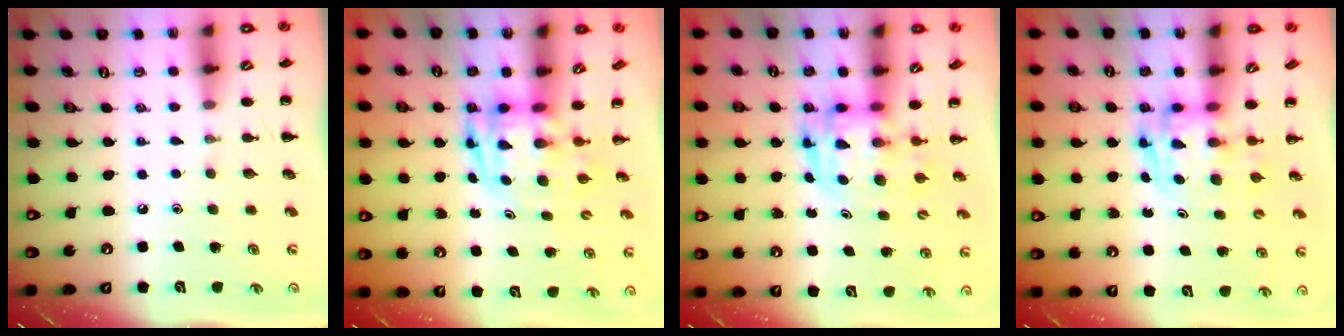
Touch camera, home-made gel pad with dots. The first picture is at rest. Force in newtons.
{"total": 3.2, "press": 3.1, "slide": 0.7}
{"total": 3.6, "press": 3.5, "slide": 0.7}
{"total": 2.9, "press": 2.8, "slide": 0.5}